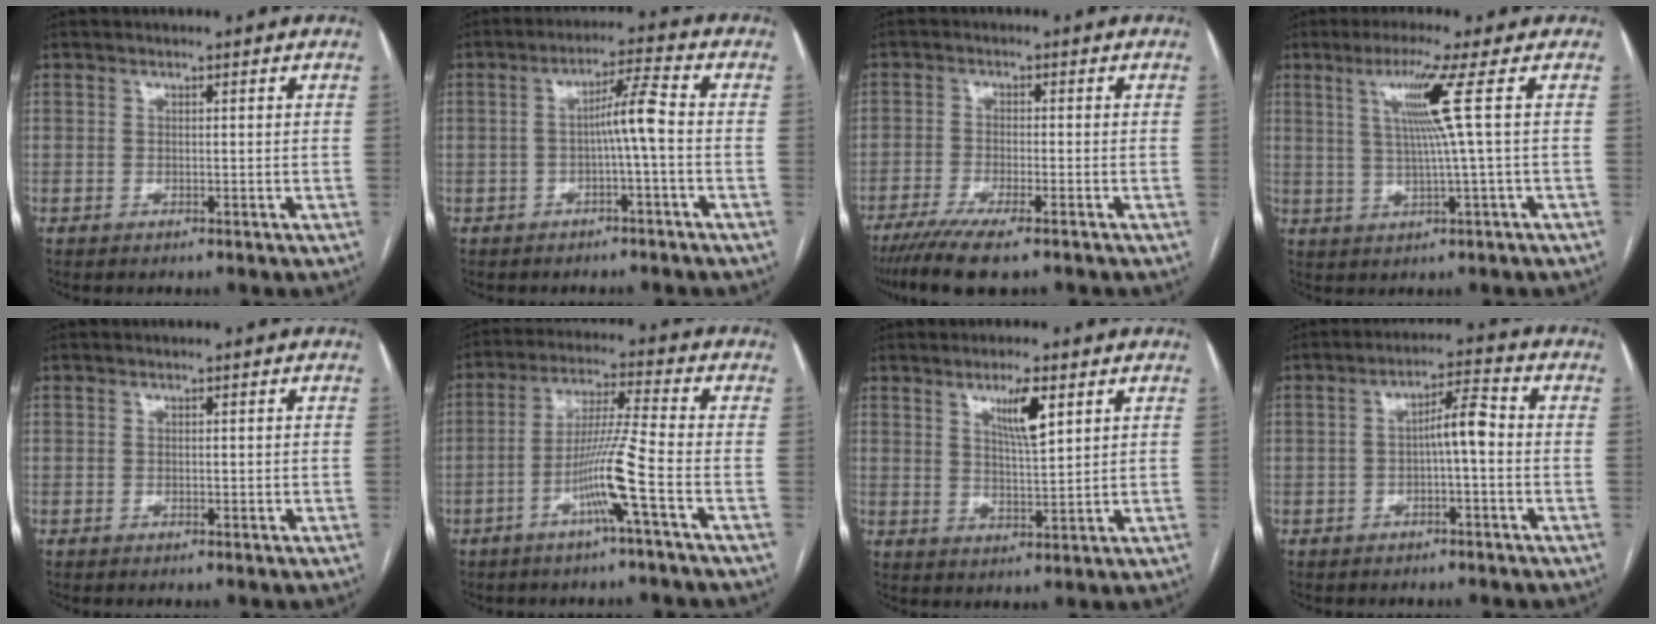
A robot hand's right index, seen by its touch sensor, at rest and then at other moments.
{"total": 5.4, "force": [-0.9, -0.3, 5.3], "torque": [-0.090, 0.019, -0.014]}
{"total": 8.7, "force": [-6.6, 0.8, 5.6], "torque": [-0.090, -0.020, -0.105]}
{"total": 7.0, "force": [1.9, -2.5, 6.2], "torque": [-0.121, -0.001, 0.045]}
{"total": 0.0}
{"total": 9.0, "force": [-3.7, -1.6, 8.1], "torque": [-0.158, 0.000, -0.074]}
{"total": 5.7, "force": [2.9, 0.6, 4.9], "torque": [-0.085, -0.006, 0.051]}
{"total": 5.2, "force": [-0.6, 0.9, 5.1], "torque": [-0.082, 0.021, -0.008]}